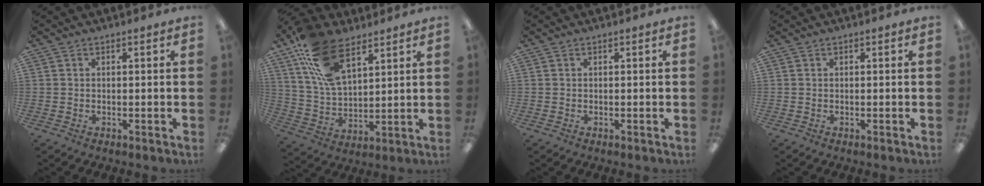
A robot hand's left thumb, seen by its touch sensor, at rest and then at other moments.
{"total": 16.8, "force": [9.8, 8.4, 10.7], "torque": [-0.219, -0.023, 0.183]}
{"total": 0.0}
{"total": 0.0}